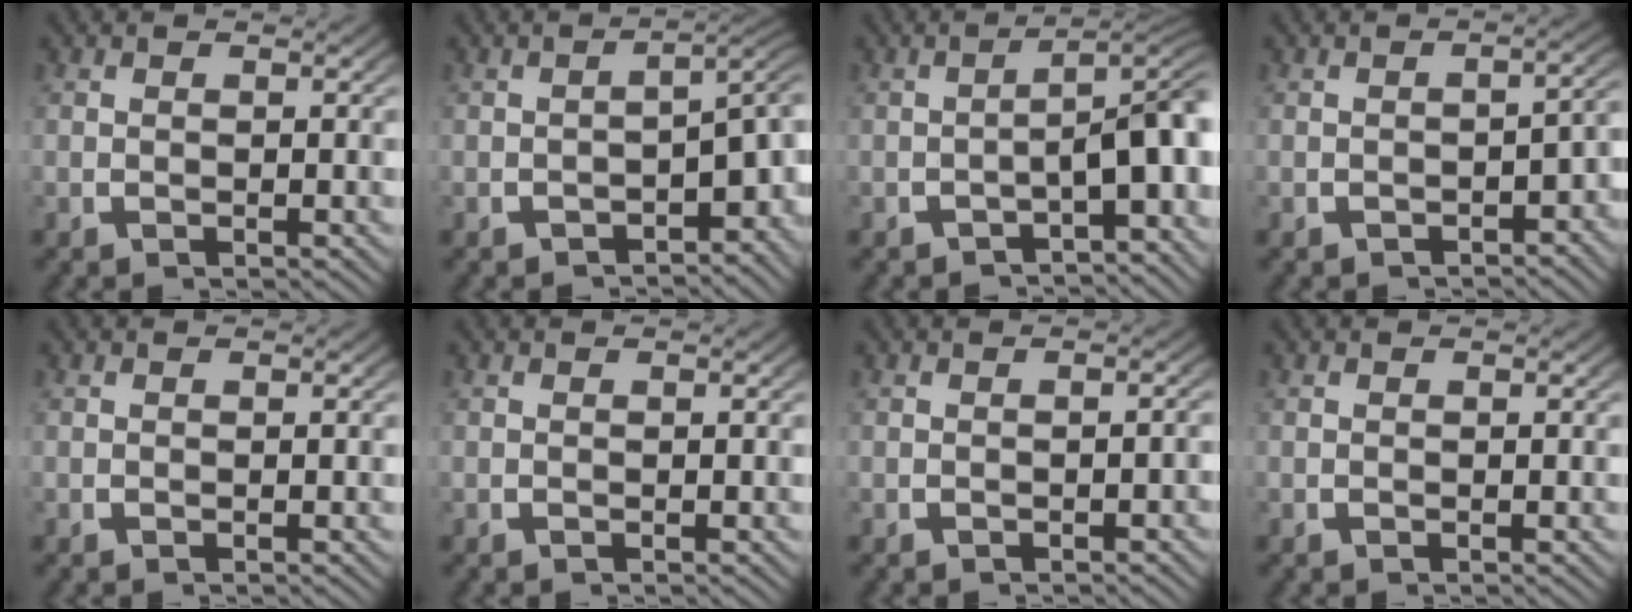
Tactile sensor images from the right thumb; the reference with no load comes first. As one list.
[{"total": 6.0, "force": [-1.8, 2.9, 5.0], "torque": [-0.058, -0.007, -0.020]}, {"total": 6.0, "force": [-1.9, 2.2, 5.3], "torque": [-0.082, -0.012, -0.021]}, {"total": 2.8, "force": [-2.0, 1.0, 1.6], "torque": [-0.024, -0.006, -0.024]}, {"total": 0.0}, {"total": 0.0}, {"total": 0.8, "force": [-0.7, 0.2, 0.5], "torque": [-0.006, 0.001, -0.011]}, {"total": 0.0}]